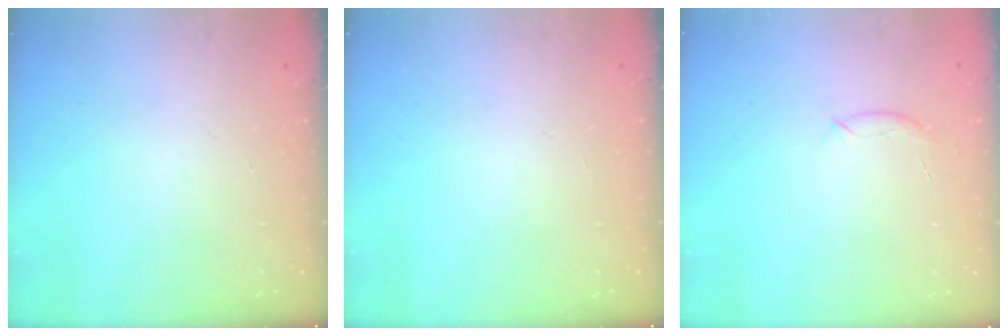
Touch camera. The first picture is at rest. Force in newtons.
{"total": 0.0}
{"total": 7.4, "press": 7.3, "slide": 1.6}